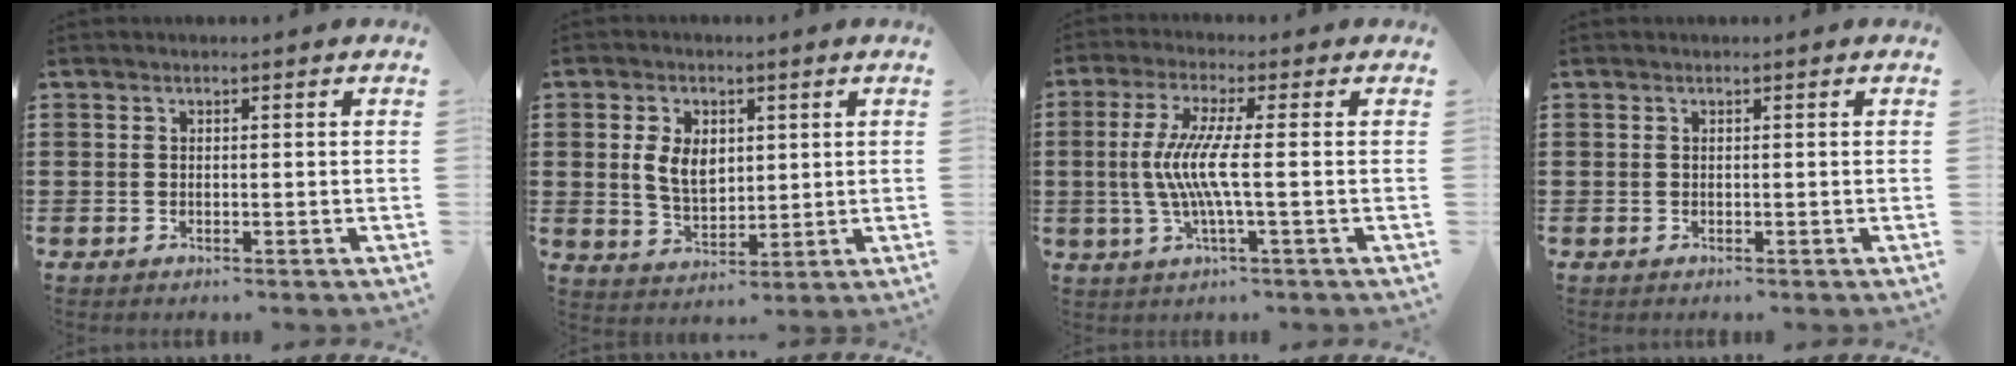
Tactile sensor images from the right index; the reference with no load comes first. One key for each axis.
{"total": 6.0, "fx": 1.1, "fy": 4.0, "fz": 4.4, "tx": -0.094, "ty": 0.009, "tz": 0.014}
{"total": 7.3, "fx": -0.8, "fy": 0.2, "fz": 7.3, "tx": -0.167, "ty": -0.019, "tz": -0.029}
{"total": 0.0}